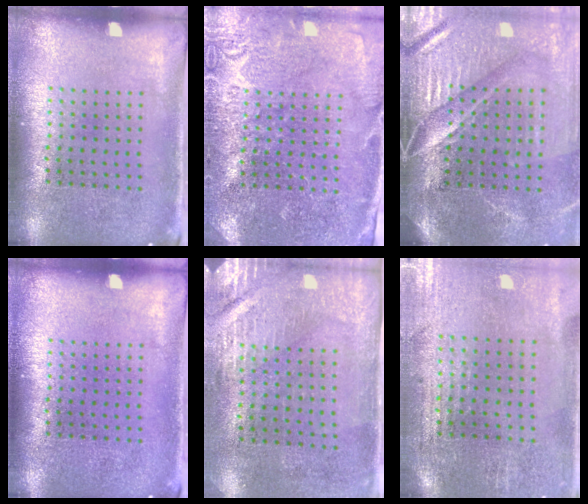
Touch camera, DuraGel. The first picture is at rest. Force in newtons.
{"total": 3.1, "press": 3.1, "slide": 0.4}
{"total": 4.5, "press": 3.8, "slide": 2.3}
{"total": 0.0}
{"total": 2.9, "press": 2.5, "slide": 1.5}
{"total": 0.6, "press": 0.5, "slide": 0.4}